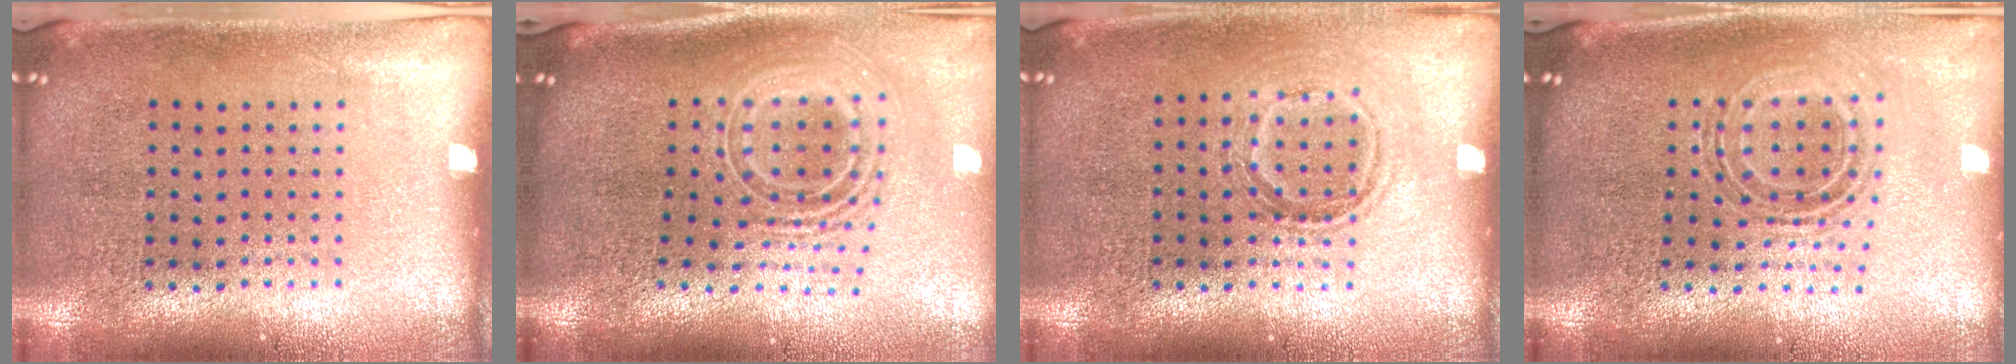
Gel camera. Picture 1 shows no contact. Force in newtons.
{"total": 2.6, "press": 1.8, "slide": 1.9}
{"total": 1.2, "press": 1.0, "slide": 0.6}
{"total": 0.7, "press": 0.7, "slide": 0.2}